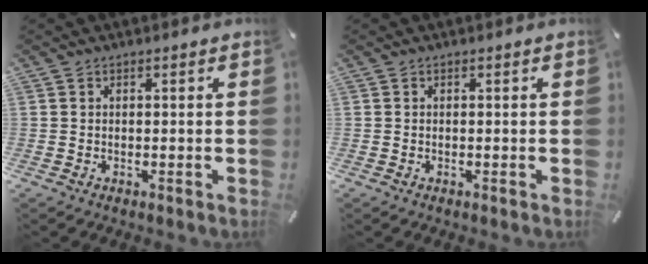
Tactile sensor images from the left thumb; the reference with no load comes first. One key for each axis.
{"total": 0.0}